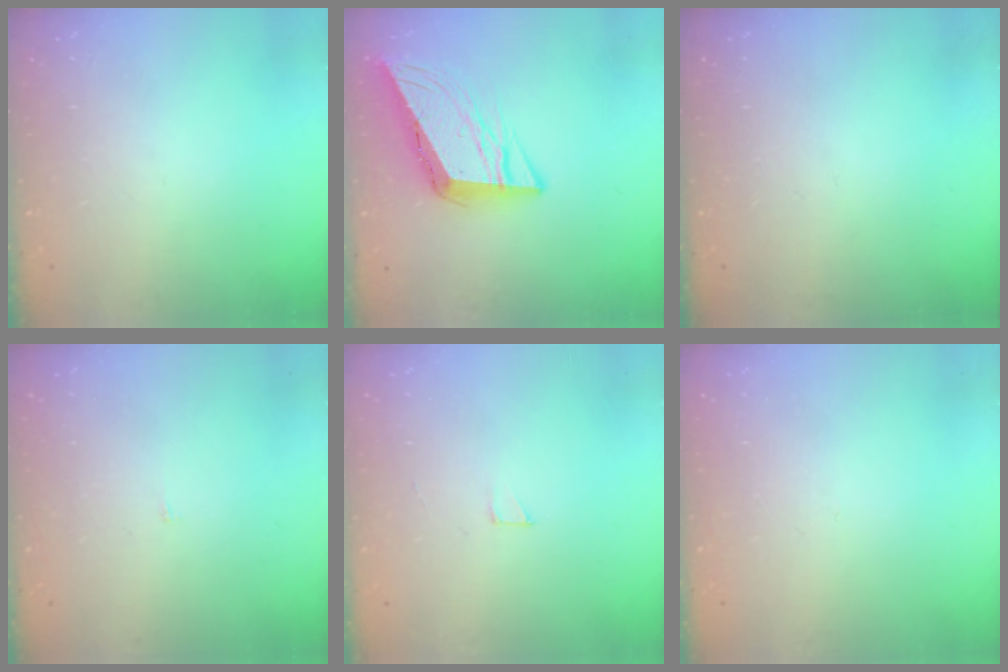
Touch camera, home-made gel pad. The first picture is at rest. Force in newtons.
{"total": 11.4, "press": 11.2, "slide": 1.9}
{"total": 0.0}
{"total": 2.2, "press": 2.2, "slide": 0.2}
{"total": 2.0, "press": 2.0, "slide": 0.0}
{"total": 2.6, "press": 2.6, "slide": 0.2}